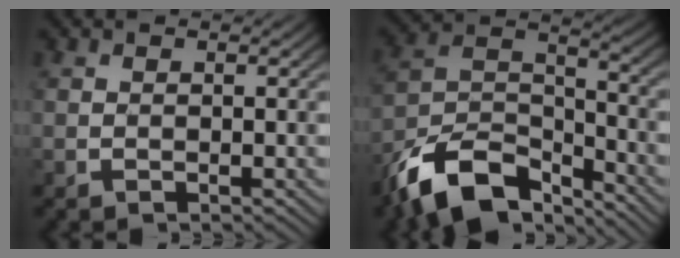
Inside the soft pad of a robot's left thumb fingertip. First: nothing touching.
{"total": 13.7, "force": [-10.0, 5.9, 7.2], "torque": [-0.147, -0.008, -0.198]}